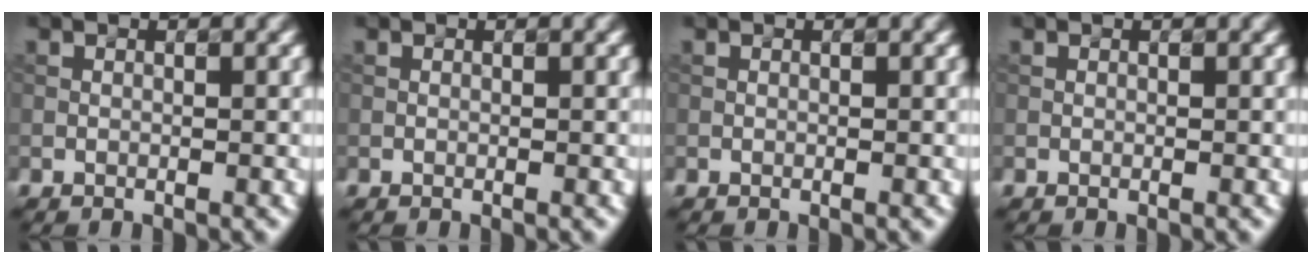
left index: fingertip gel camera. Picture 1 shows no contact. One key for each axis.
{"total": 0.0}
{"total": 0.0}
{"total": 0.0}